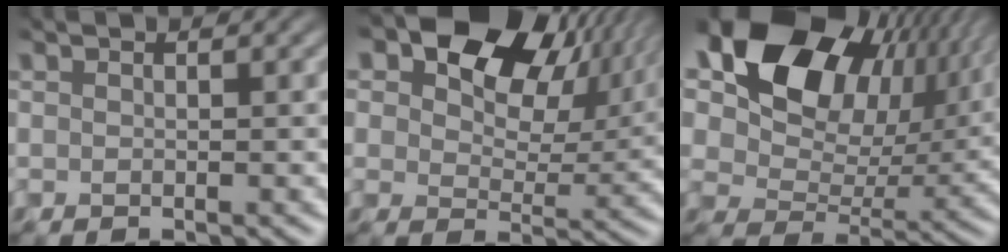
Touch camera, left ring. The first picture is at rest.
{"total": 16.2, "force": [9.0, 9.9, 9.3], "torque": [-0.137, 0.055, 0.133]}
{"total": 19.0, "force": [10.1, 12.1, 10.7], "torque": [-0.198, 0.065, 0.171]}